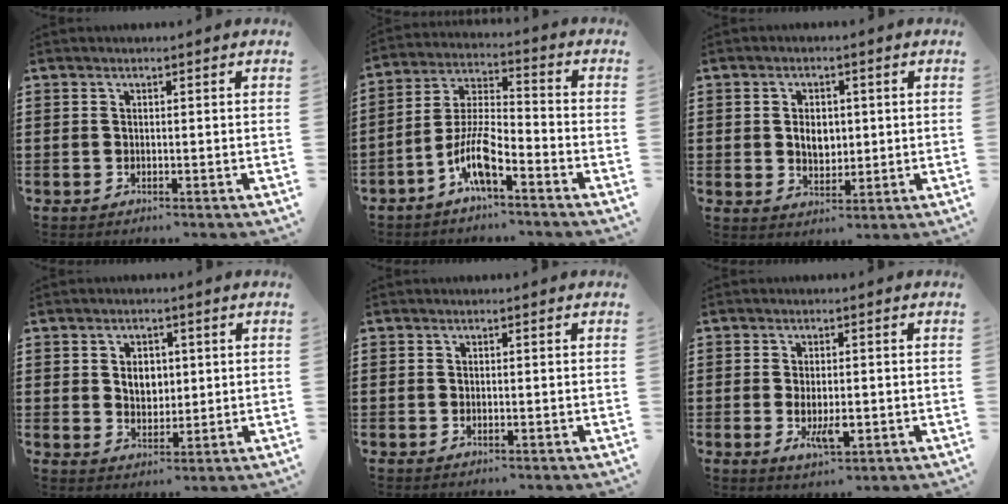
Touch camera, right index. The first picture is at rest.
{"total": 8.4, "force": [-5.0, 2.3, 6.4], "torque": [-0.145, -0.003, -0.097]}
{"total": 3.8, "force": [0.3, 2.6, 2.8], "torque": [-0.046, 0.001, 0.001]}
{"total": 3.7, "force": [0.7, 2.7, 2.5], "torque": [-0.050, 0.005, 0.010]}
{"total": 0.0}
{"total": 4.4, "force": [-0.9, 1.8, 3.9], "torque": [-0.066, -0.002, -0.017]}